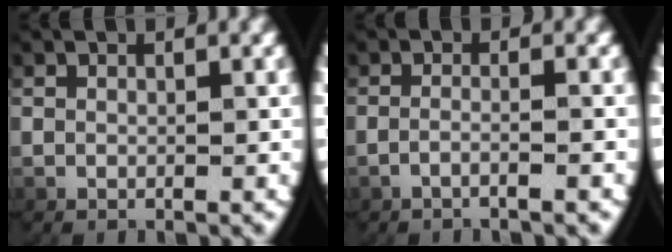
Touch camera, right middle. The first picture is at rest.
{"total": 1.6, "force": [-1.2, -0.3, 1.1], "torque": [-0.036, -0.005, -0.017]}